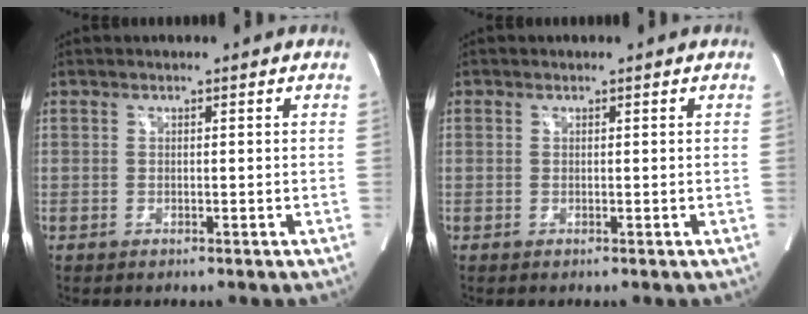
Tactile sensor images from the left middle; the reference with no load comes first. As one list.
[{"total": 0.0}]